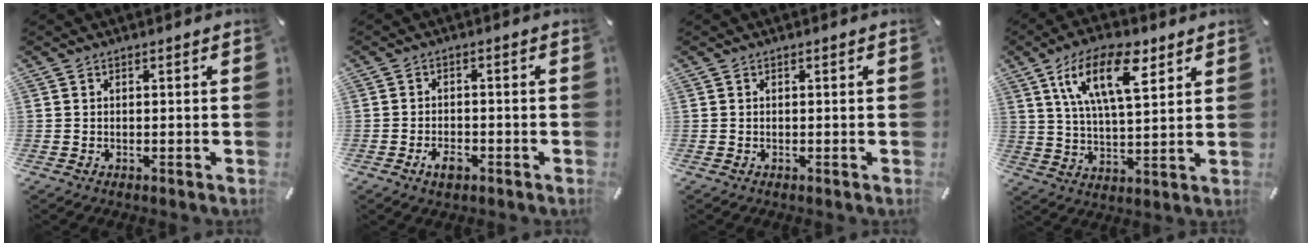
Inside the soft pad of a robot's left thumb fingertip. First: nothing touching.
{"total": 3.8, "force": [-2.0, 2.1, 2.4], "torque": [-0.053, 0.005, -0.040]}
{"total": 0.0}
{"total": 16.1, "force": [7.9, 7.1, 12.0], "torque": [-0.220, -0.018, 0.131]}